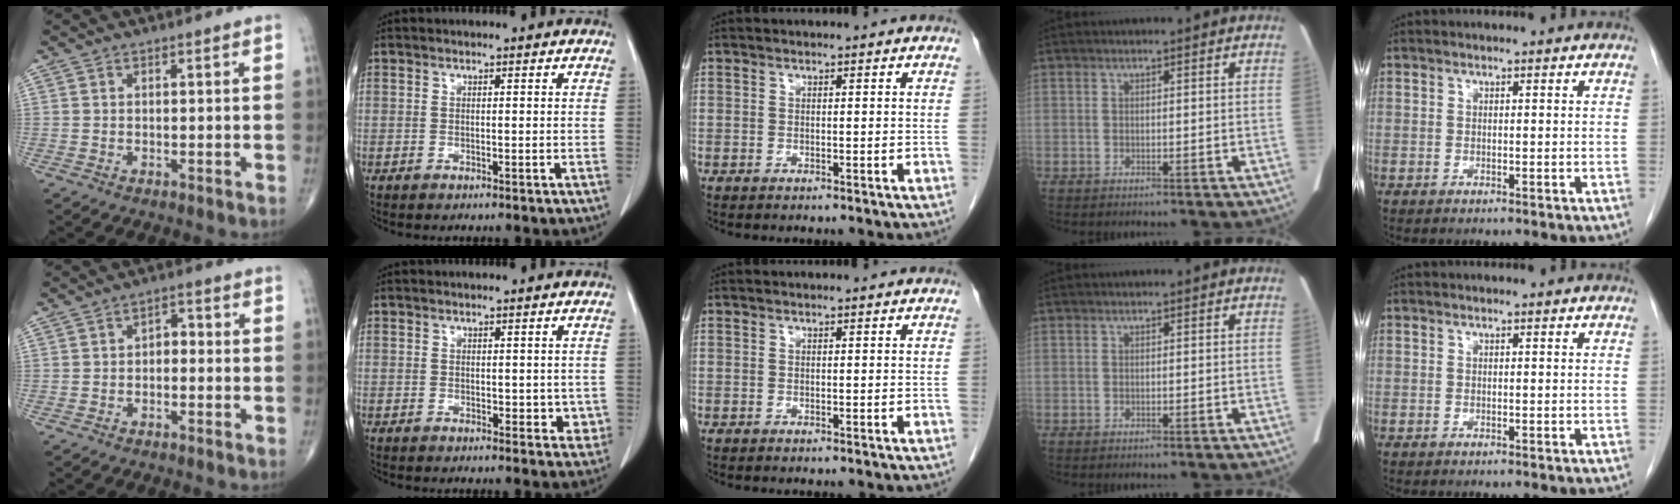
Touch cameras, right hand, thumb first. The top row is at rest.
{"thumb": {"total": 2.9, "force": [-0.5, 2.0, 2.1], "torque": [-0.015, 0.017, -0.017]}, "index": {"total": 3.0, "force": [0.3, 2.1, 2.2], "torque": [-0.009, -0.004, 0.006]}}